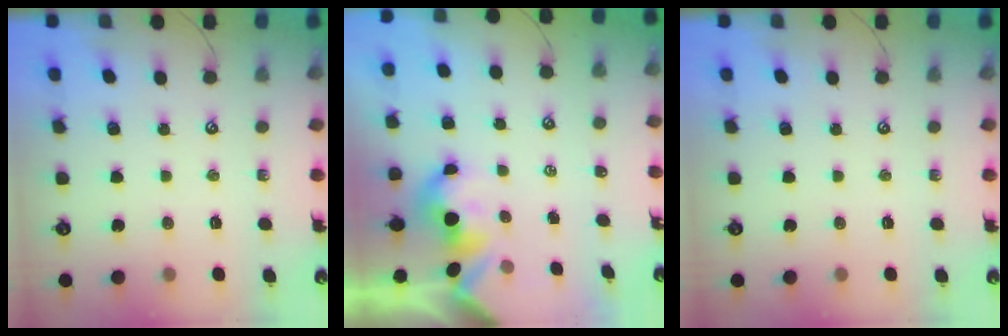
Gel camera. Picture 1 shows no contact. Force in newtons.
{"total": 2.7, "press": 2.7, "slide": 0.6}
{"total": 0.0}